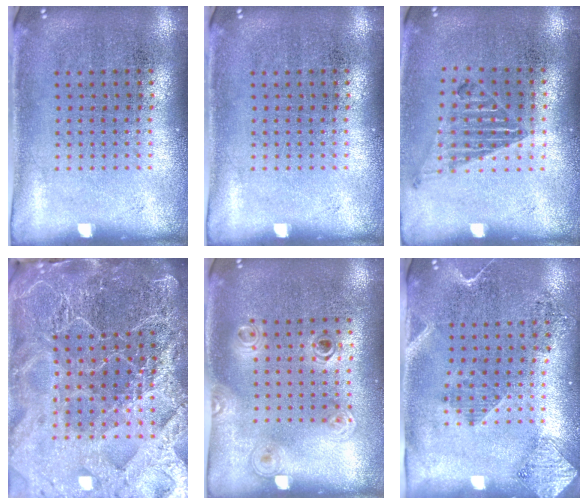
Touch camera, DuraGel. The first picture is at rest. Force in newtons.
{"total": 0.0}
{"total": 1.0, "press": 1.0, "slide": 0.2}
{"total": 6.0, "press": 5.2, "slide": 3.0}
{"total": 1.2, "press": 1.1, "slide": 0.5}
{"total": 2.0, "press": 1.7, "slide": 1.1}